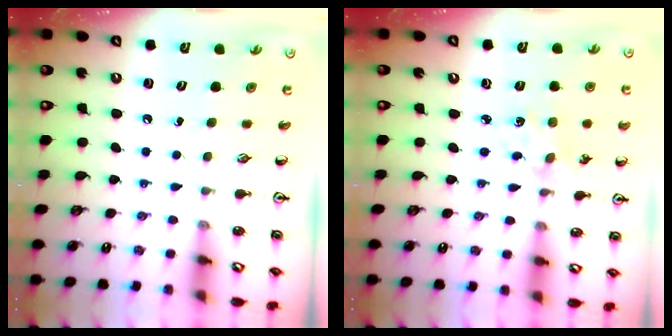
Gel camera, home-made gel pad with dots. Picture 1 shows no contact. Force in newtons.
{"total": 1.6, "press": 1.5, "slide": 0.4}